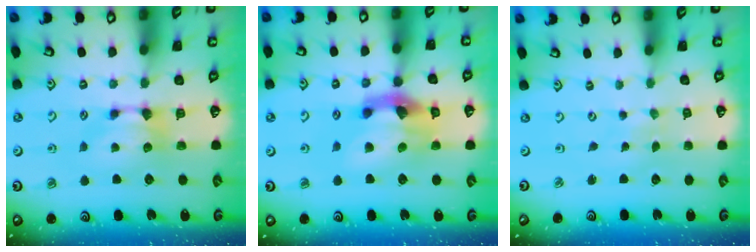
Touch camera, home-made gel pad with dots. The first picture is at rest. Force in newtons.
{"total": 8.0, "press": 7.6, "slide": 2.7}
{"total": 5.9, "press": 5.9, "slide": 0.2}